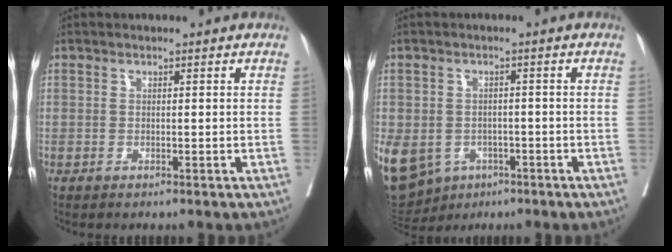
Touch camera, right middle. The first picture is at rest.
{"total": 26.4, "force": [-10.6, 21.4, 11.3], "torque": [-0.398, -0.018, -0.146]}